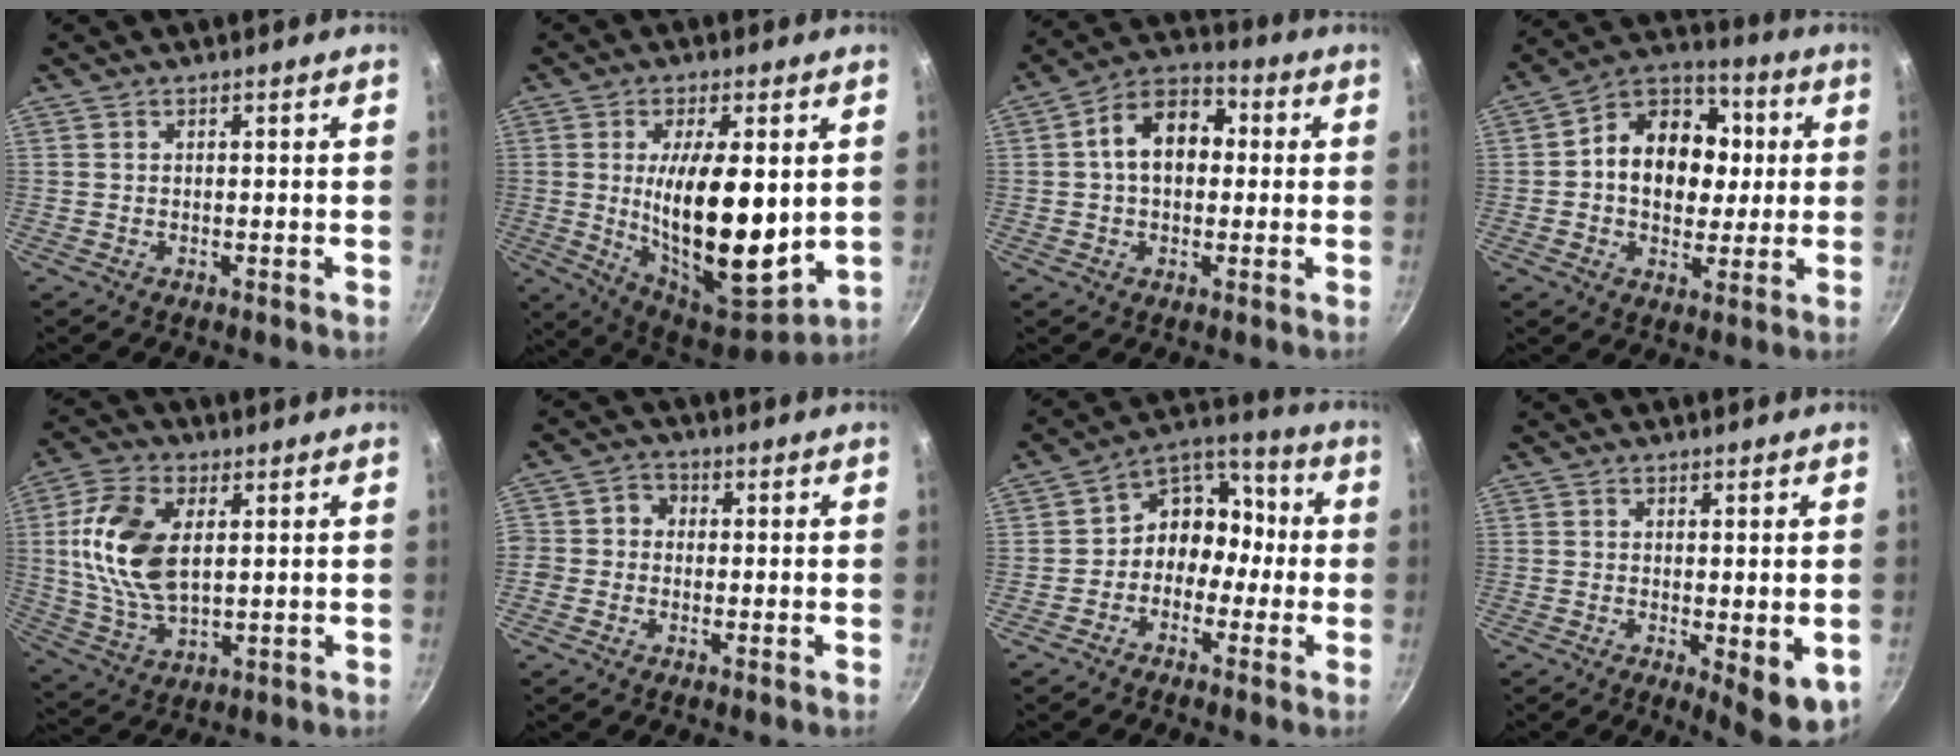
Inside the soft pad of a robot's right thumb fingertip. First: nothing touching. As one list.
[{"total": 20.0, "force": [0.7, 8.3, 18.2], "torque": [-0.277, -0.031, 0.022]}, {"total": 11.8, "force": [1.2, 8.2, 8.3], "torque": [-0.095, 0.032, 0.000]}, {"total": 16.2, "force": [1.3, 12.5, 10.2], "torque": [-0.122, 0.020, 0.005]}, {"total": 14.9, "force": [2.8, 8.4, 12.0], "torque": [-0.229, -0.004, 0.054]}, {"total": 4.1, "force": [-0.8, 3.7, 1.5], "torque": [0.001, 0.012, -0.029]}, {"total": 10.2, "force": [-2.0, 8.4, 5.4], "torque": [-0.033, 0.056, -0.056]}, {"total": 6.9, "force": [-1.1, 2.1, 6.5], "torque": [-0.075, -0.012, -0.008]}]